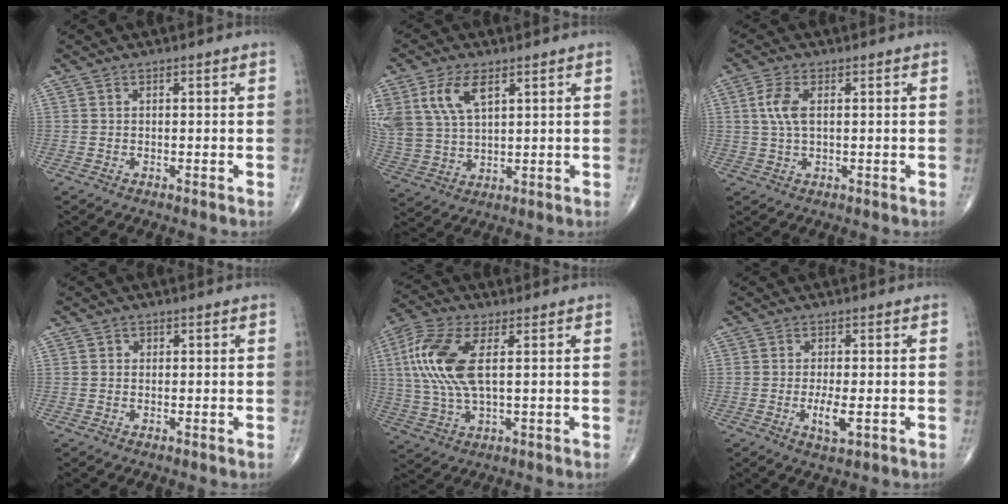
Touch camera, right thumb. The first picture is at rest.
{"total": 11.9, "force": [5.3, 6.5, 8.5], "torque": [-0.178, -0.010, 0.115]}
{"total": 4.9, "force": [0.9, 2.3, 4.2], "torque": [-0.102, 0.006, 0.018]}
{"total": 0.7, "force": [0.1, 0.7, 0.1], "torque": [0.004, 0.000, 0.000]}
{"total": 13.4, "force": [2.7, 5.6, 11.8], "torque": [-0.281, 0.004, 0.053]}
{"total": 4.0, "force": [-1.0, 1.2, 3.7], "torque": [-0.070, -0.008, -0.015]}